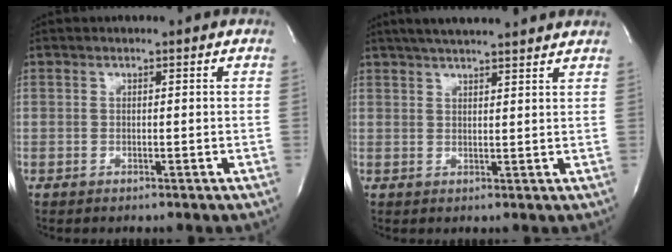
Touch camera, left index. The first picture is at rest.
{"total": 11.7, "force": [10.1, 1.1, 5.7], "torque": [-0.095, 0.030, 0.133]}